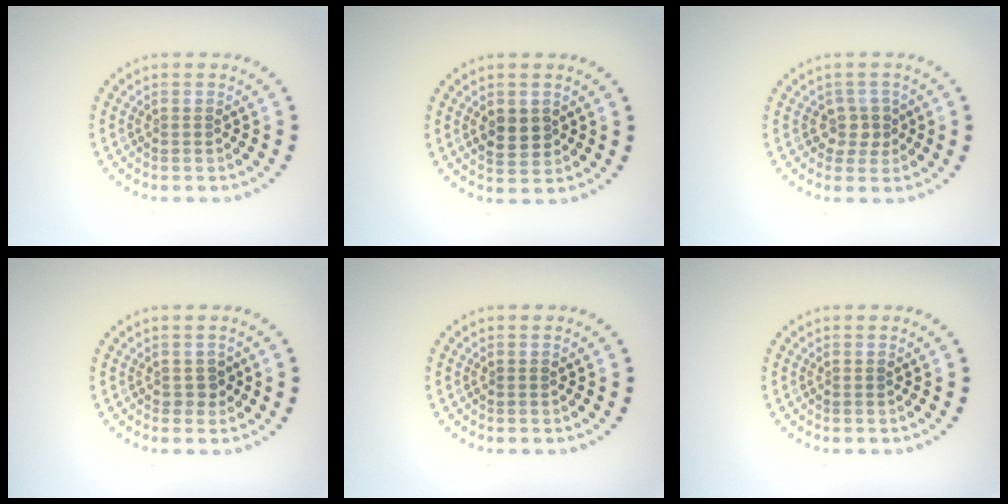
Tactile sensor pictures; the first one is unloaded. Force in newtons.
{"total": 2.6, "press": 2.6, "slide": 0.2}
{"total": 2.0, "press": 1.8, "slide": 1.0}
{"total": 1.1, "press": 1.0, "slide": 0.5}
{"total": 0.0}
{"total": 0.0}